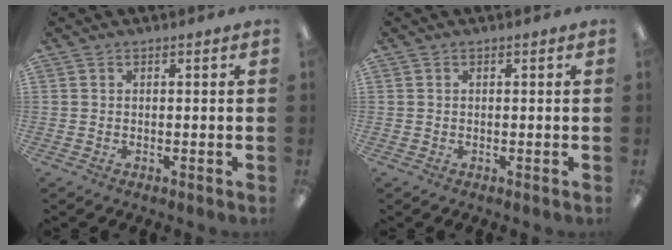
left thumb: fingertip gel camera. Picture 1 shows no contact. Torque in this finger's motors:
{"motor_torque": [-0.15, -0.11, -0.05, 0.14, -0.02]}